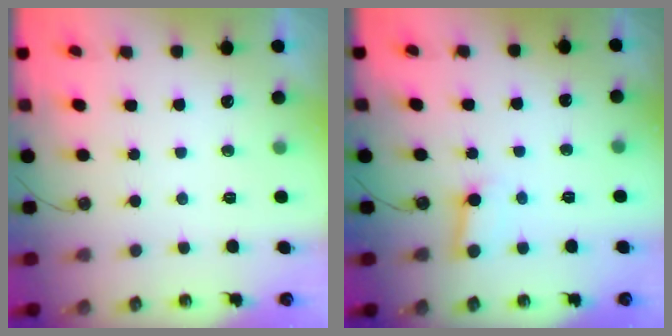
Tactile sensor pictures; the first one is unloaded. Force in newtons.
{"total": 4.2, "press": 4.2, "slide": 0.1}